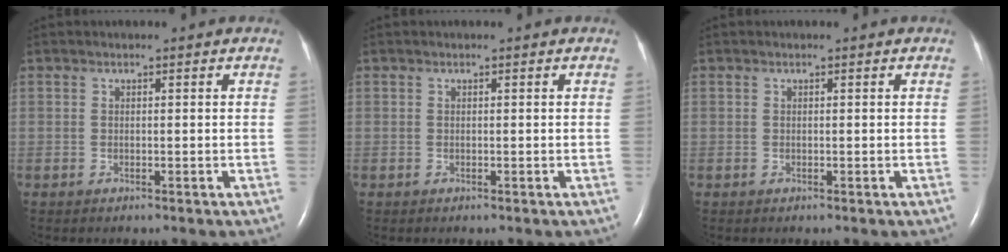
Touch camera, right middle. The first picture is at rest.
{"total": 0.0}
{"total": 0.0}